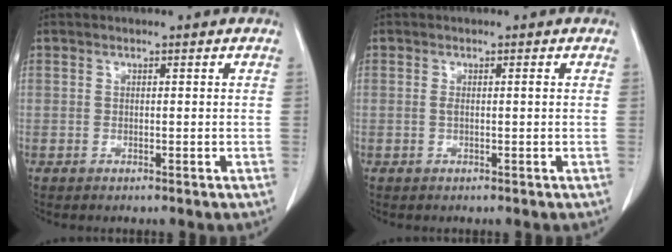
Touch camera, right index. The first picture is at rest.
{"total": 0.9, "force": [0.0, 0.0, 0.9], "torque": [-0.020, -0.001, 0.002]}